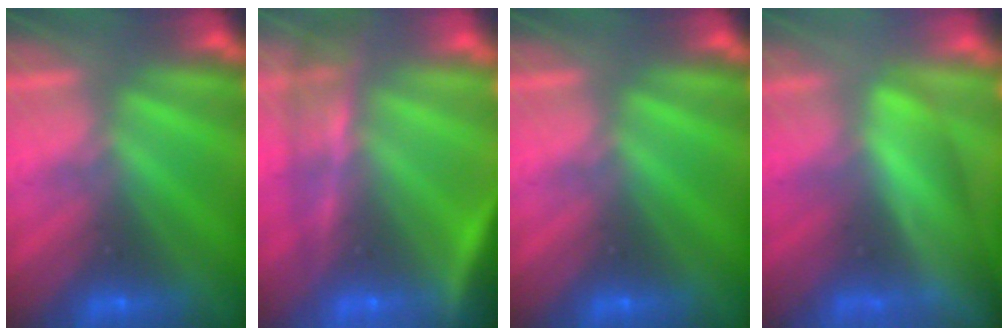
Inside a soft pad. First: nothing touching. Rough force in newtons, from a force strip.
{"total": 7.6}
{"total": 0.0}
{"total": 4.0}